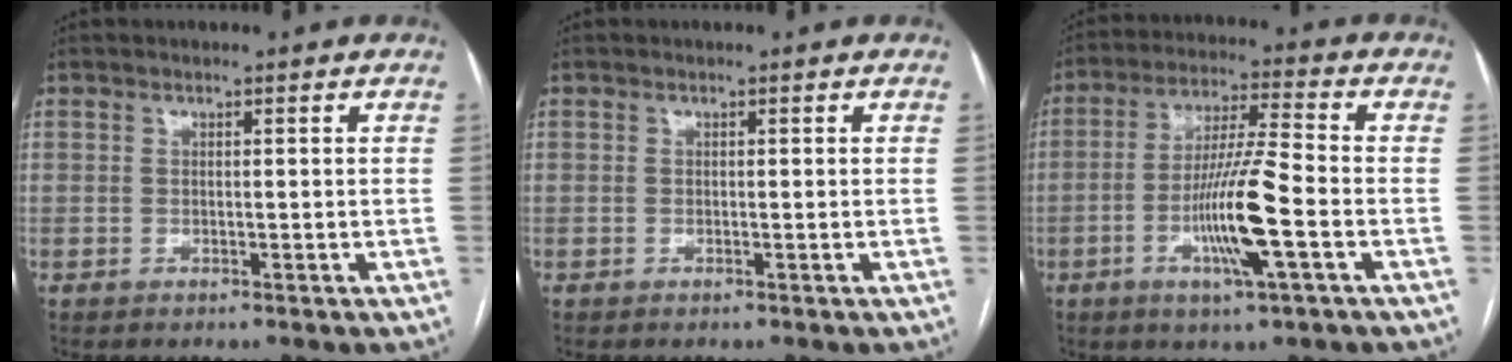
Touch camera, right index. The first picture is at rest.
{"total": 0.0}
{"total": 12.1, "force": [-3.7, 0.2, 11.5], "torque": [-0.222, -0.008, -0.070]}